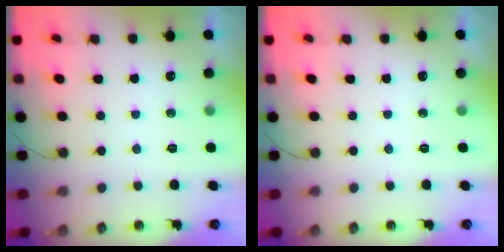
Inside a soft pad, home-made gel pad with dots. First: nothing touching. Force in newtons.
{"total": 0.0}